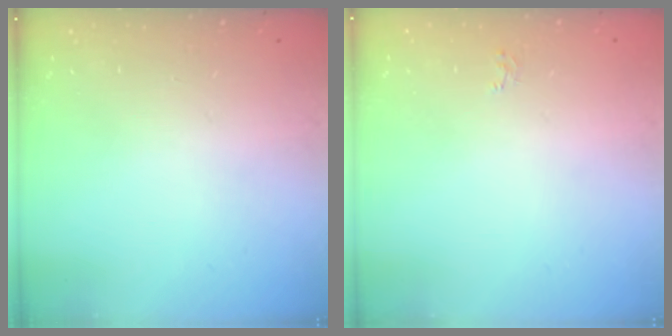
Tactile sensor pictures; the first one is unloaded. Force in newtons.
{"total": 2.6, "press": 2.6, "slide": 0.2}